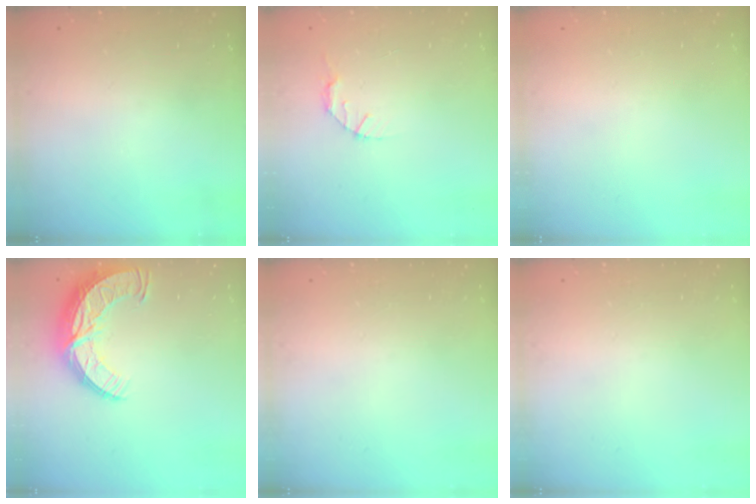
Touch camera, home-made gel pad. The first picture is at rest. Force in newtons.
{"total": 2.8, "press": 2.8, "slide": 0.4}
{"total": 0.0}
{"total": 11.7, "press": 11.7, "slide": 0.9}
{"total": 0.0}
{"total": 0.0}